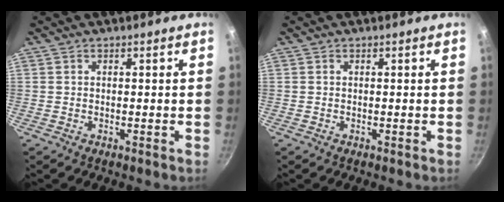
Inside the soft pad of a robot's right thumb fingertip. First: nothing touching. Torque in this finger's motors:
{"motor_torque": [-0.02, -0.15, -0.29, 0.21, 0.03]}